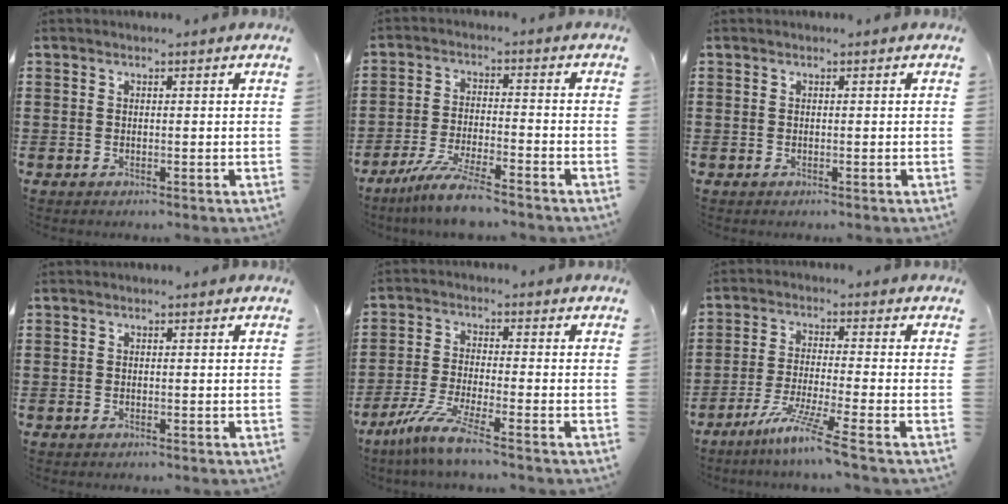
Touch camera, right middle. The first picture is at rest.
{"total": 6.9, "force": [-5.8, 0.1, 3.9], "torque": [-0.086, -0.016, -0.111]}
{"total": 0.0}
{"total": 0.0}
{"total": 6.6, "force": [-4.9, 0.0, 4.4], "torque": [-0.104, -0.019, -0.098]}
{"total": 6.9, "force": [-5.2, -0.8, 4.6], "torque": [-0.095, -0.019, -0.100]}